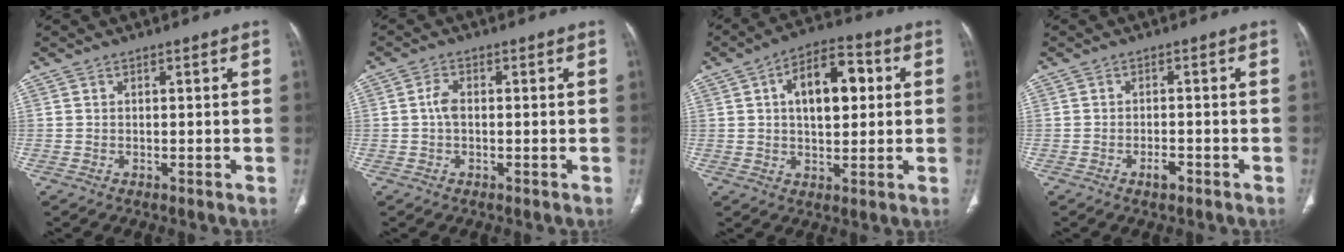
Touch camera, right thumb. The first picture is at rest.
{"total": 2.4, "force": [-0.1, 1.4, 1.9], "torque": [-0.040, 0.003, -0.007]}
{"total": 12.3, "force": [2.6, 6.6, 10.1], "torque": [-0.129, 0.014, 0.035]}
{"total": 2.0, "force": [-1.2, 0.9, 1.4], "torque": [-0.019, 0.008, -0.019]}